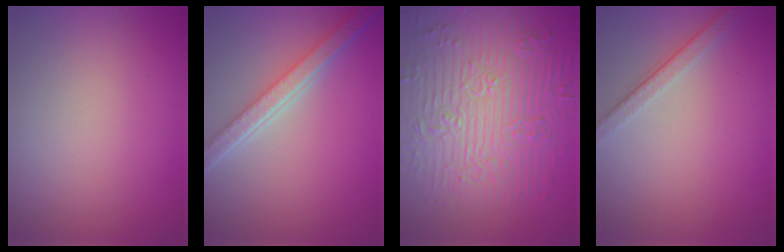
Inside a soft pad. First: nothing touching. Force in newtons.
{"total": 5.5, "press": 4.1, "slide": 3.8}
{"total": 11.0, "press": 7.5, "slide": 8.0}
{"total": 3.1, "press": 2.3, "slide": 2.1}